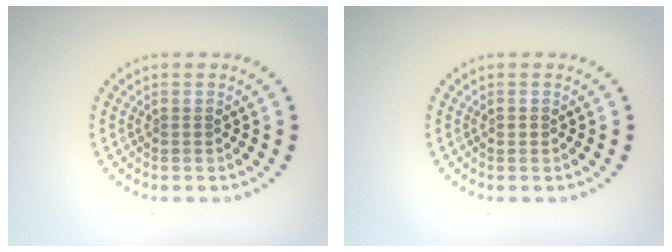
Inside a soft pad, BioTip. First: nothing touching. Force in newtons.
{"total": 0.6, "press": 0.6, "slide": 0.1}